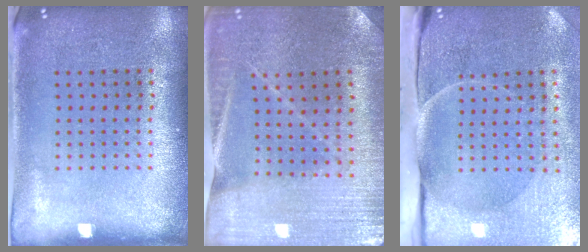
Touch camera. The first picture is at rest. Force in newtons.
{"total": 1.4, "press": 1.4, "slide": 0.2}
{"total": 4.9, "press": 3.9, "slide": 3.0}